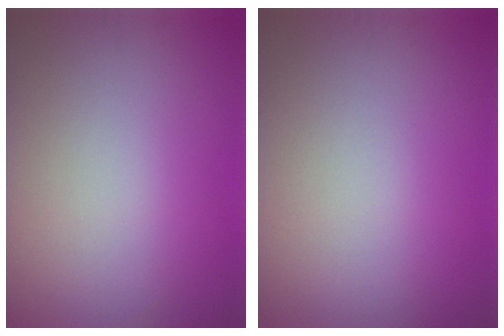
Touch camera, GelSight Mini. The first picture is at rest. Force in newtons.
{"total": 0.0}